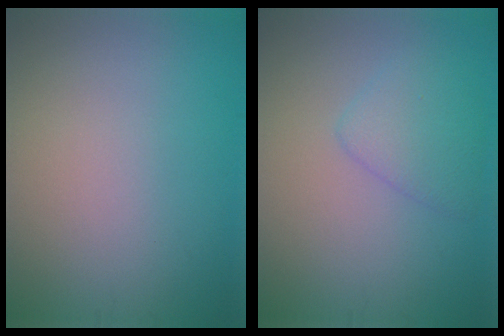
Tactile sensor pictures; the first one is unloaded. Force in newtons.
{"total": 2.7, "press": 2.7, "slide": 0.0}